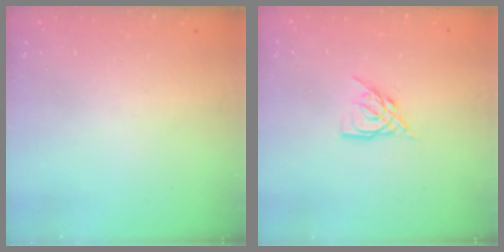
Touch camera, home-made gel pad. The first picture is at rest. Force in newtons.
{"total": 8.0, "press": 7.9, "slide": 1.1}